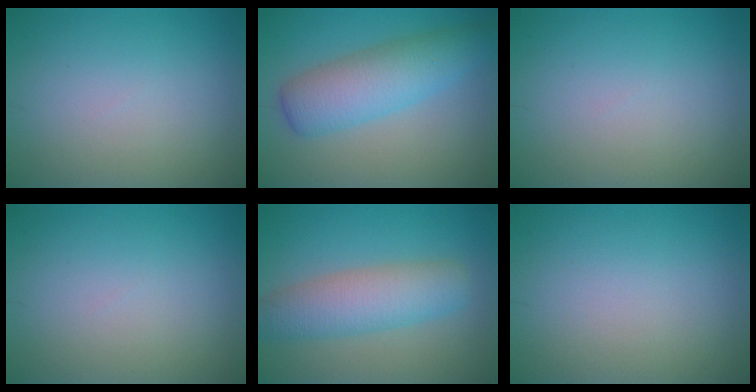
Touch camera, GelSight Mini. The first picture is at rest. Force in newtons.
{"total": 5.9, "press": 5.9, "slide": 0.3}
{"total": 0.0}
{"total": 0.0}
{"total": 5.5, "press": 5.5, "slide": 0.1}
{"total": 0.0}